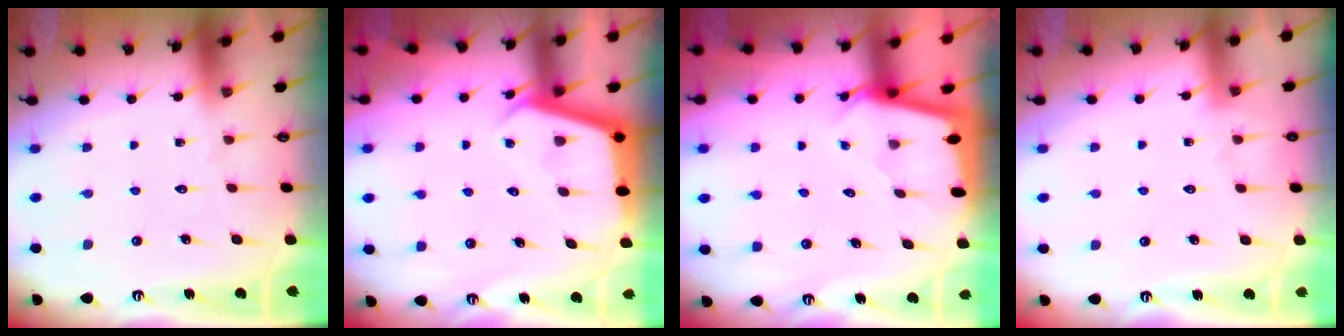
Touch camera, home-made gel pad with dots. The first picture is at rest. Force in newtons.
{"total": 3.9, "press": 3.9, "slide": 0.2}
{"total": 2.0, "press": 2.0, "slide": 0.1}
{"total": 1.9, "press": 1.9, "slide": 0.4}